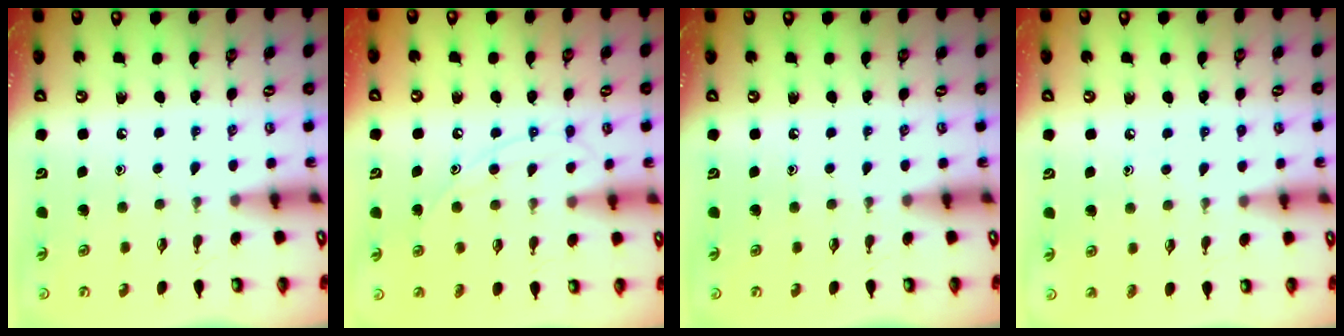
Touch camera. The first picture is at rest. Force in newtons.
{"total": 8.7, "press": 8.7, "slide": 0.6}
{"total": 0.0}
{"total": 6.2, "press": 6.1, "slide": 0.6}